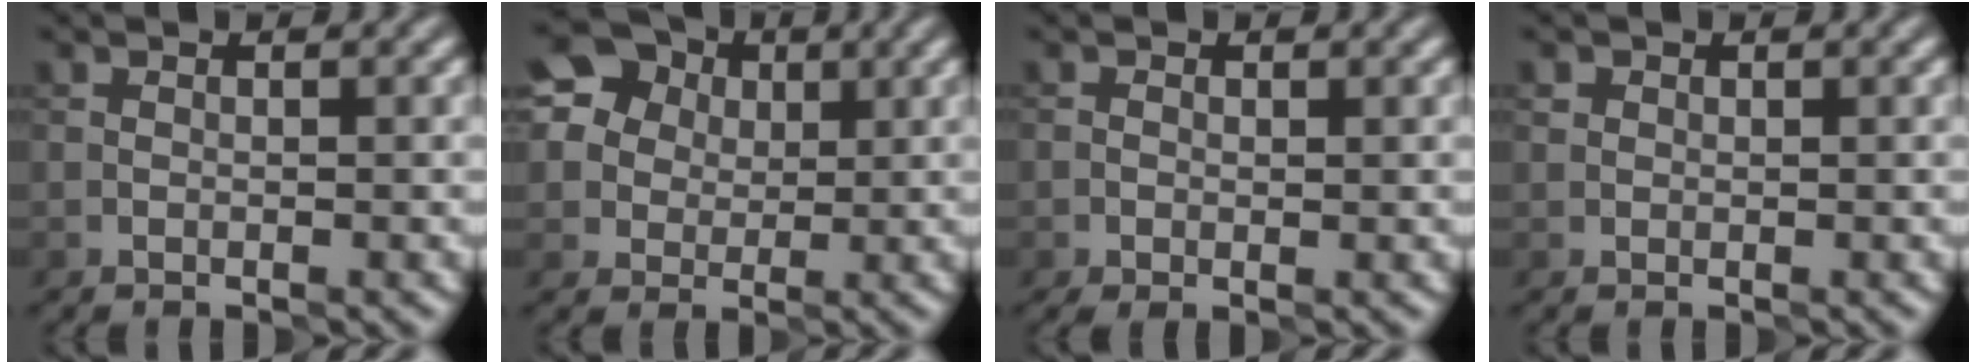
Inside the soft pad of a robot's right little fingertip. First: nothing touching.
{"total": 12.4, "force": [5.3, 10.3, 4.6], "torque": [-0.118, 0.037, 0.084]}
{"total": 1.4, "force": [-0.2, 0.9, 1.1], "torque": [-0.020, -0.001, -0.001]}
{"total": 0.7, "force": [0.3, 0.6, 0.0], "torque": [0.003, 0.001, 0.001]}